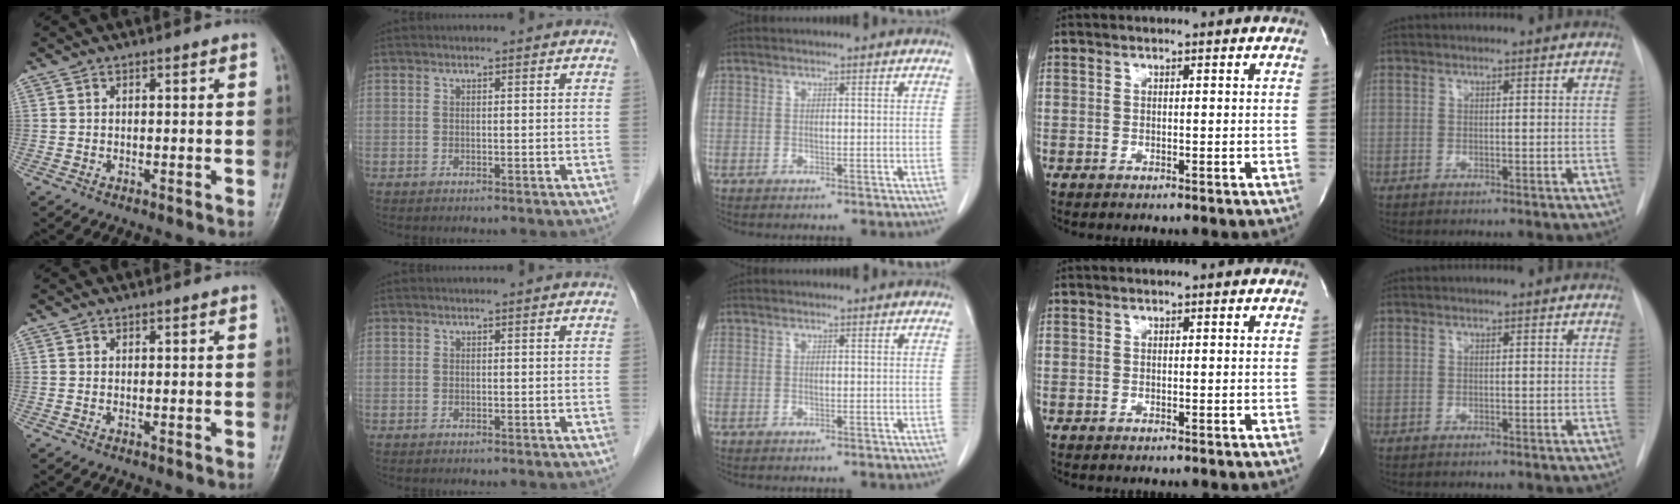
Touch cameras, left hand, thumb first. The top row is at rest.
{}